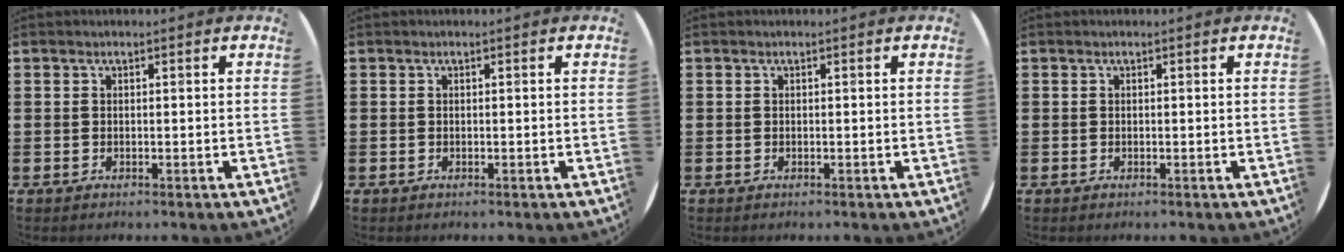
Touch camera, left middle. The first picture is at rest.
{"total": 0.0}
{"total": 0.0}
{"total": 0.0}